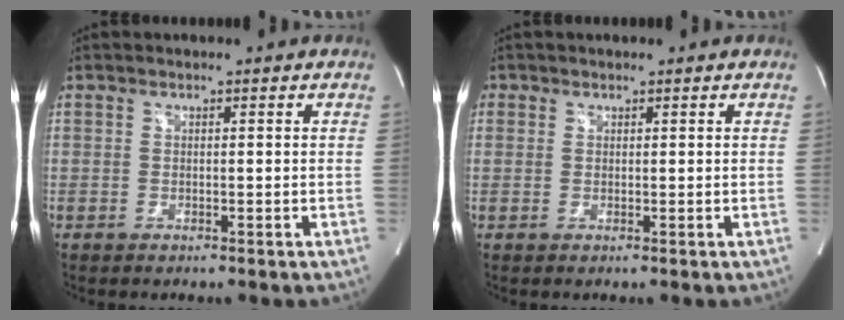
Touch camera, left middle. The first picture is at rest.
{"total": 0.9, "force": [0.4, 0.8, 0.0], "torque": [0.009, 0.002, 0.005]}